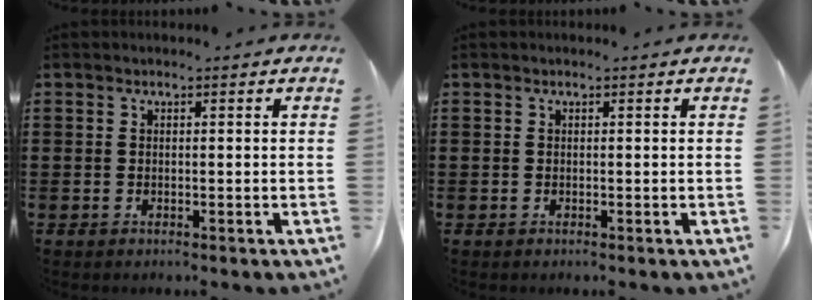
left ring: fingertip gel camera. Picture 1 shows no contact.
{"total": 0.0}